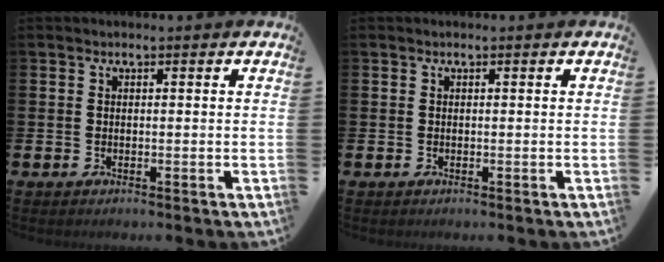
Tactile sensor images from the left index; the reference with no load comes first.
{"total": 0.0}